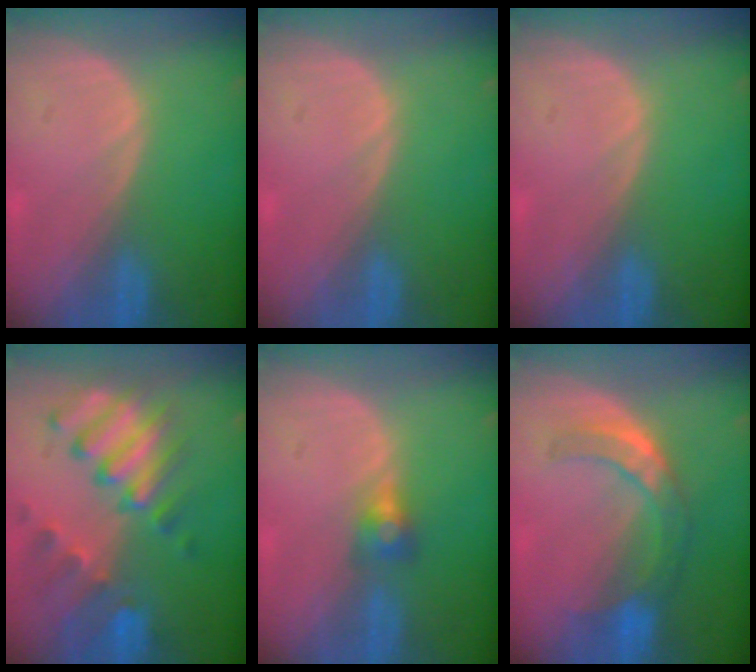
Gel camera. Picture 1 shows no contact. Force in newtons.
{"total": 0.0}
{"total": 0.0}
{"total": 10.1, "press": 8.8, "slide": 4.8}
{"total": 2.8, "press": 2.5, "slide": 1.3}
{"total": 7.5, "press": 6.5, "slide": 3.8}